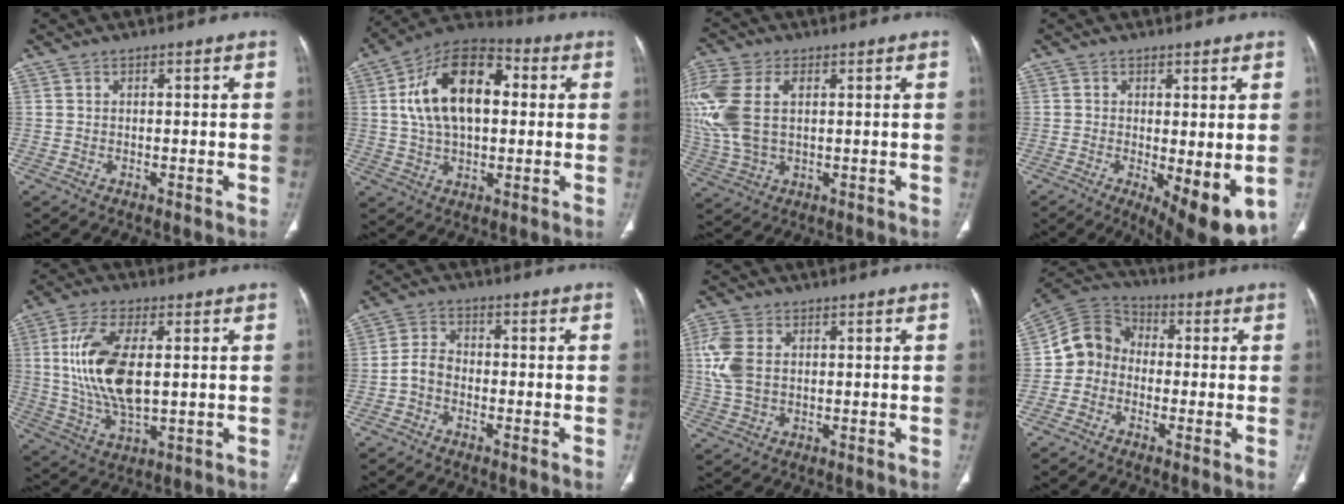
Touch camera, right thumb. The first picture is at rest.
{"total": 17.7, "force": [2.9, 10.3, 14.0], "torque": [-0.227, 0.024, 0.043]}
{"total": 15.7, "force": [3.0, 9.5, 12.1], "torque": [-0.311, 0.010, 0.062]}
{"total": 10.6, "force": [-2.5, 3.7, 9.6], "torque": [-0.132, -0.026, -0.026]}
{"total": 15.1, "force": [1.9, 7.1, 13.2], "torque": [-0.265, -0.010, 0.043]}
{"total": 3.8, "force": [-1.5, 2.7, 2.2], "torque": [-0.035, 0.018, -0.037]}
{"total": 7.2, "force": [1.3, 4.8, 5.2], "torque": [-0.128, 0.006, 0.028]}
{"total": 8.4, "force": [-1.6, 7.4, 3.5], "torque": [-0.048, 0.035, -0.047]}